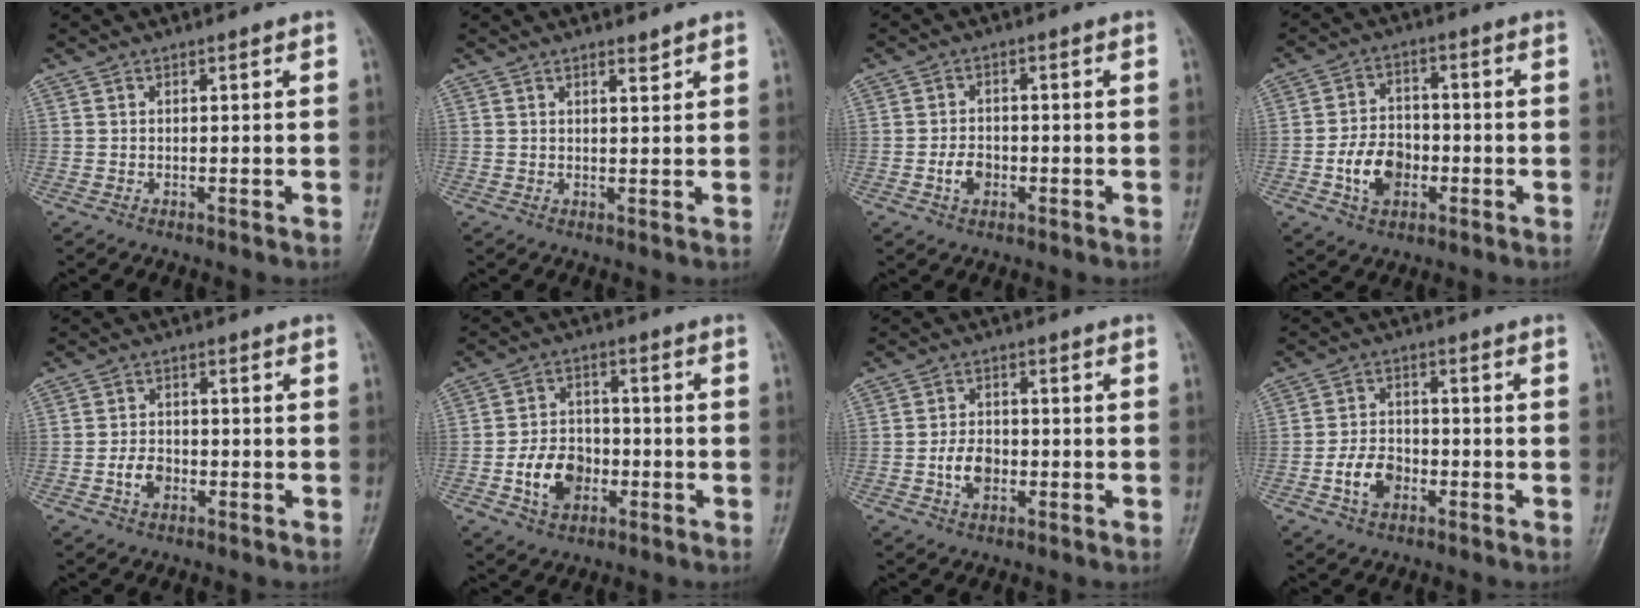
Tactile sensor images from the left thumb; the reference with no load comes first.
{"total": 1.6, "force": [1.4, 0.4, 0.8], "torque": [-0.006, -0.010, 0.023]}
{"total": 3.7, "force": [-1.3, 2.7, 2.3], "torque": [-0.030, 0.010, -0.024]}
{"total": 8.8, "force": [-2.5, 6.4, 5.4], "torque": [-0.072, 0.020, -0.046]}
{"total": 3.9, "force": [-1.5, 2.7, 2.4], "torque": [-0.032, 0.013, -0.029]}
{"total": 9.3, "force": [-2.8, 7.0, 5.6], "torque": [-0.072, 0.021, -0.049]}
{"total": 5.2, "force": [-1.4, 3.6, 3.5], "torque": [-0.049, 0.010, -0.026]}
{"total": 6.3, "force": [-2.4, 4.4, 3.9], "torque": [-0.056, 0.019, -0.048]}